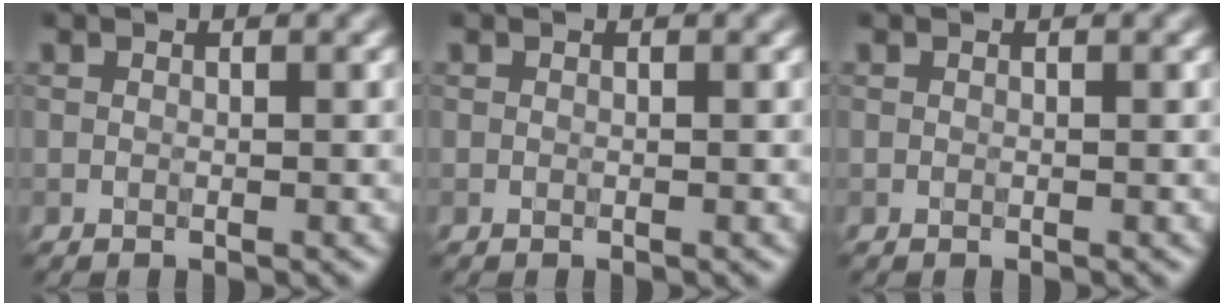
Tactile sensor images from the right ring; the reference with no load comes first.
{"total": 0.0}
{"total": 0.0}